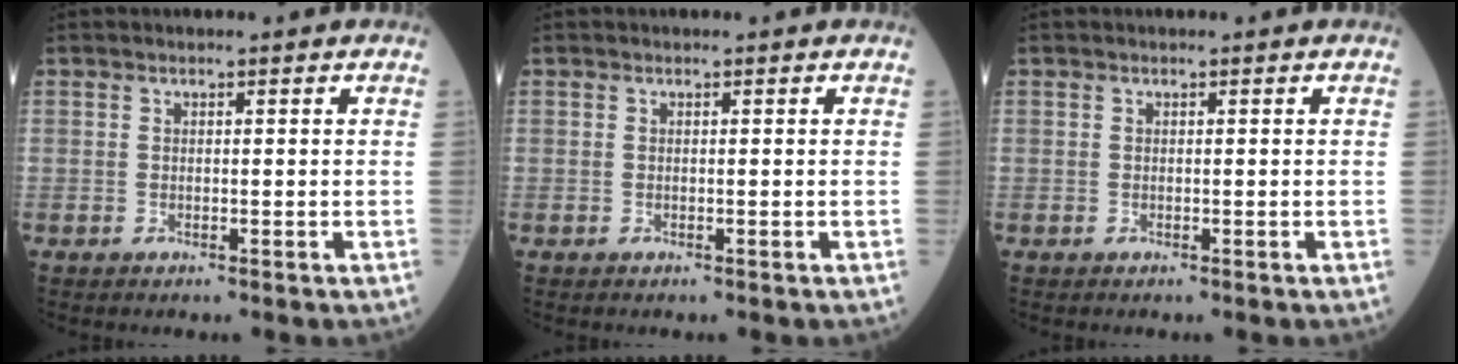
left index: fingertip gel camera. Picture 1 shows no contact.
{"total": 0.0}
{"total": 0.0}